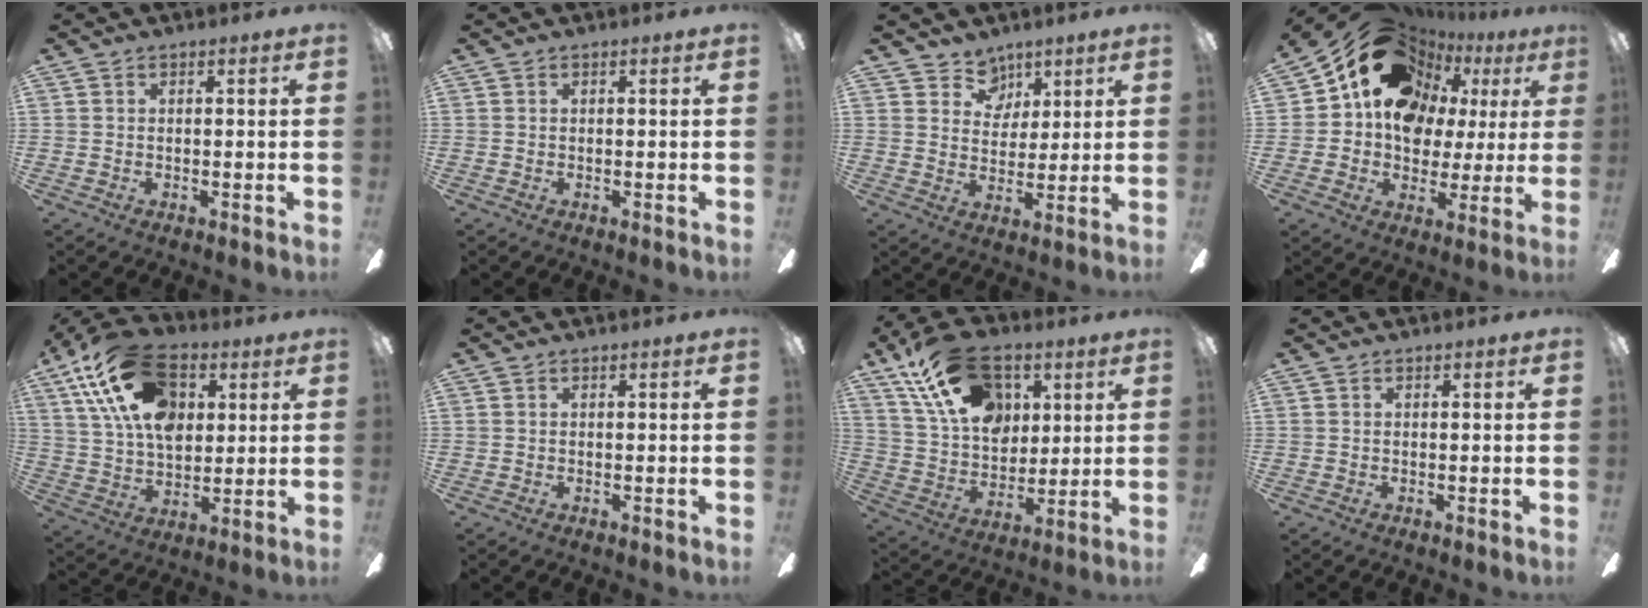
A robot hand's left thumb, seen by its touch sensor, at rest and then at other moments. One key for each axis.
{"total": 0.0}
{"total": 6.7, "fx": 4.8, "fy": 4.7, "fz": 0.7, "tx": -0.008, "ty": -0.028, "tz": 0.088}
{"total": 19.5, "fx": 7.5, "fy": 14.9, "fz": 10.1, "tx": -0.171, "ty": -0.035, "tz": 0.141}
{"total": 21.2, "fx": 8.7, "fy": 13.3, "fz": 14.1, "tx": -0.250, "ty": -0.009, "tz": 0.158}
{"total": 0.0}
{"total": 21.5, "fx": 11.1, "fy": 13.6, "fz": 12.3, "tx": -0.220, "ty": -0.032, "tz": 0.207}
{"total": 0.0}